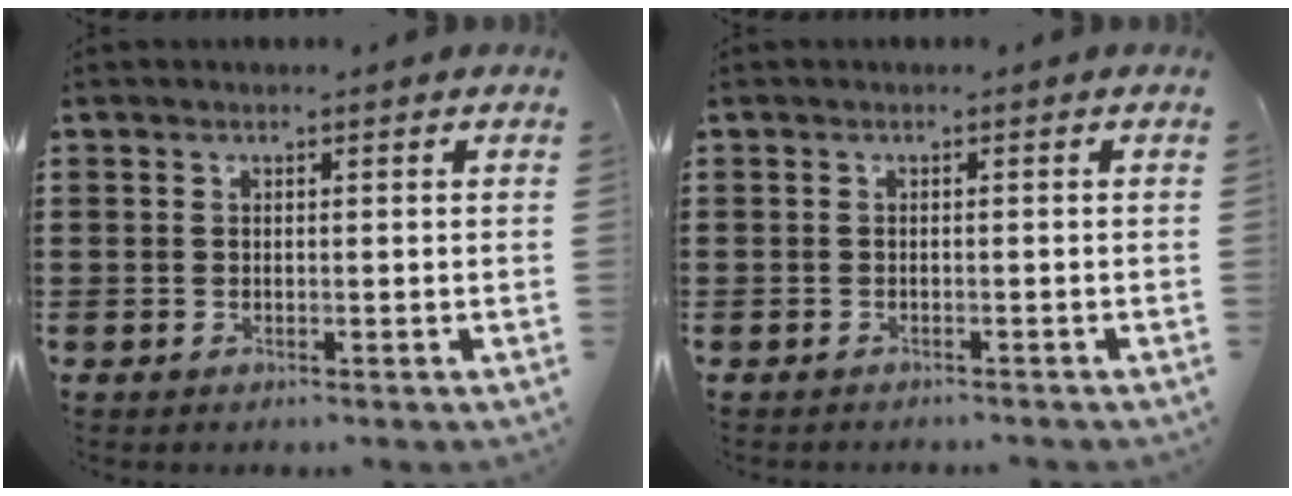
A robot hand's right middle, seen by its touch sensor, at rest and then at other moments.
{"total": 0.7, "force": [-0.7, 0.1, 0.0], "torque": [-0.002, 0.001, -0.016]}